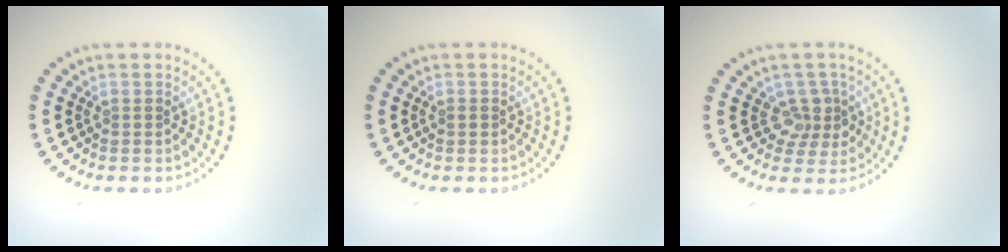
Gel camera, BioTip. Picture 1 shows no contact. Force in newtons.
{"total": 0.6, "press": 0.6, "slide": 0.1}
{"total": 2.4, "press": 2.0, "slide": 1.4}